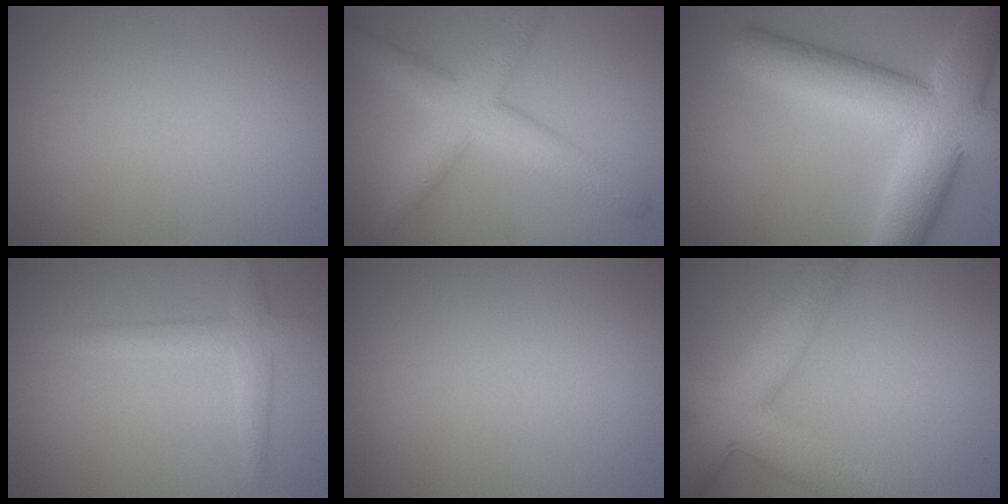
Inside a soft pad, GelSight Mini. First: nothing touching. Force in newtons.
{"total": 5.6, "press": 5.6, "slide": 0.2}
{"total": 11.1, "press": 11.0, "slide": 0.4}
{"total": 2.5, "press": 2.5, "slide": 0.1}
{"total": 0.0}
{"total": 8.8, "press": 8.8, "slide": 0.4}